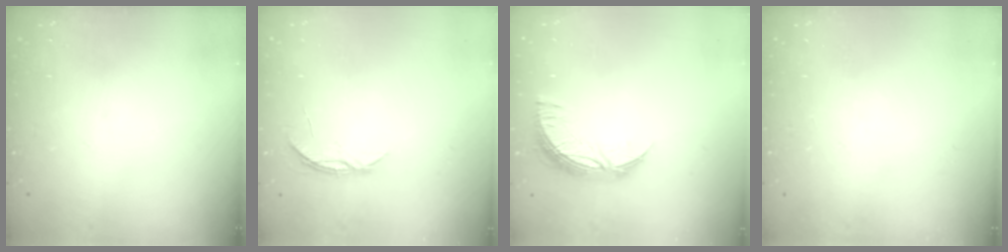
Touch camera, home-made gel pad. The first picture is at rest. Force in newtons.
{"total": 3.7, "press": 3.7, "slide": 0.4}
{"total": 10.0, "press": 10.0, "slide": 0.5}
{"total": 0.0}